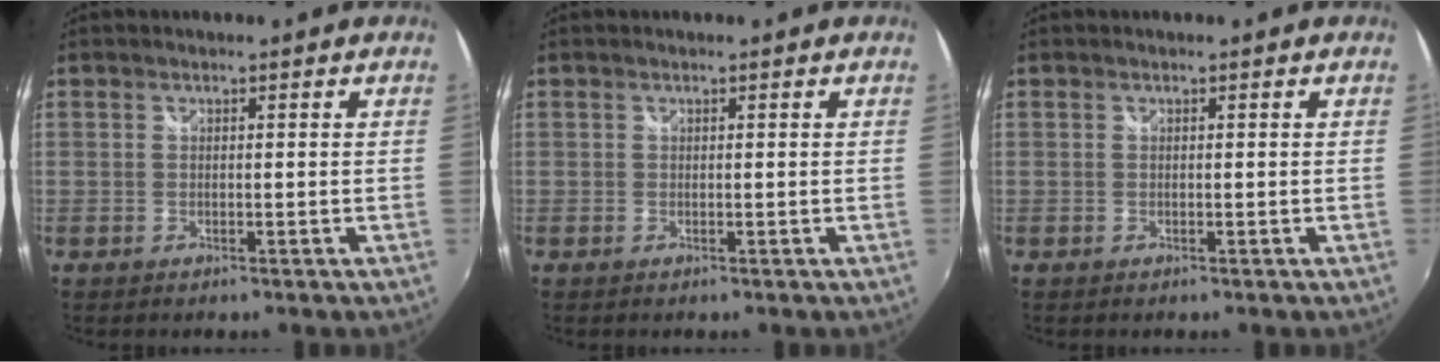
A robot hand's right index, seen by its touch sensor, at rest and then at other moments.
{"total": 0.0}
{"total": 0.0}